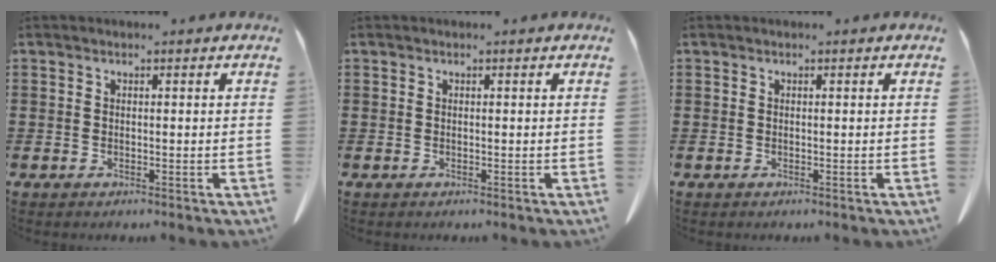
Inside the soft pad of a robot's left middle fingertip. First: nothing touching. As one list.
[{"total": 0.0}, {"total": 0.0}]